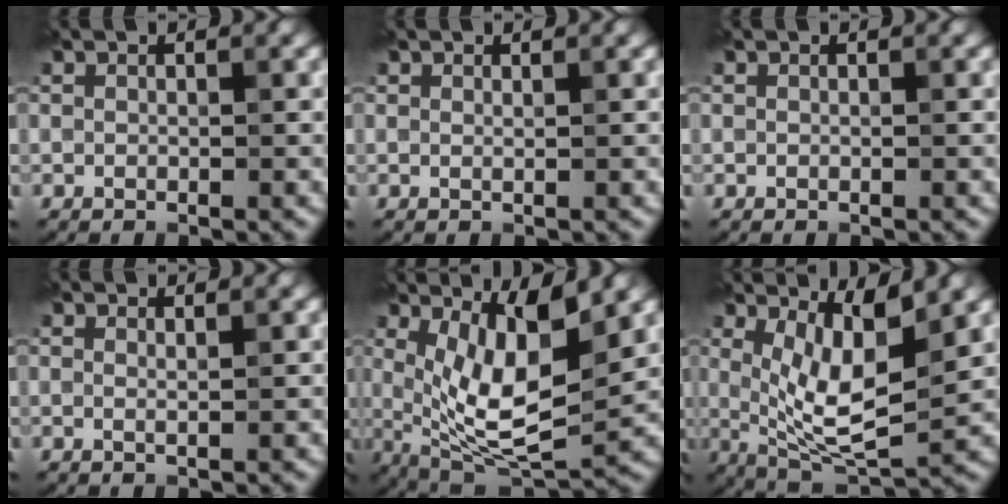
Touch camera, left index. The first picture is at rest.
{"total": 0.5, "force": [0.5, -0.3, 0.0], "torque": [-0.004, -0.002, 0.009]}
{"total": 0.0}
{"total": 0.7, "force": [0.5, -0.4, -0.1], "torque": [-0.004, -0.005, 0.007]}
{"total": 8.3, "force": [2.1, 2.6, 7.6], "torque": [-0.139, -0.015, 0.041]}
{"total": 6.1, "force": [1.8, 1.6, 5.6], "torque": [-0.109, -0.017, 0.038]}